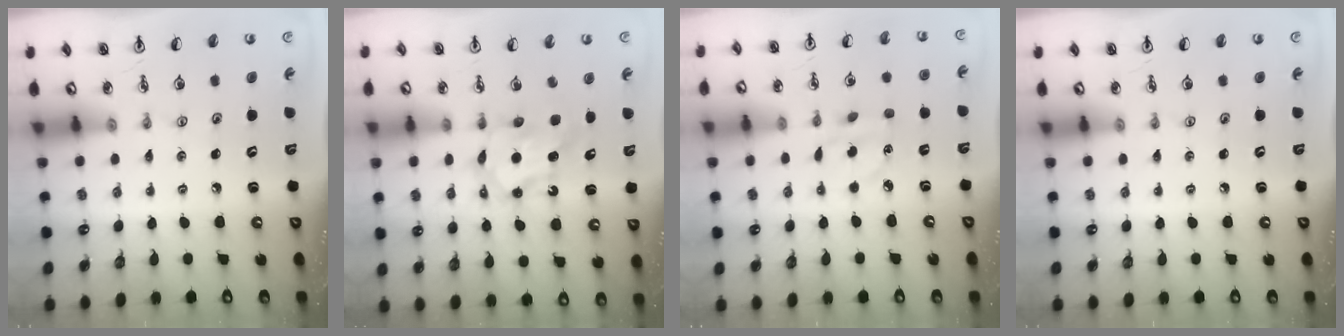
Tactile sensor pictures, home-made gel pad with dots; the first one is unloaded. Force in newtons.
{"total": 6.4, "press": 6.4, "slide": 0.2}
{"total": 3.8, "press": 3.7, "slide": 0.8}
{"total": 0.0}